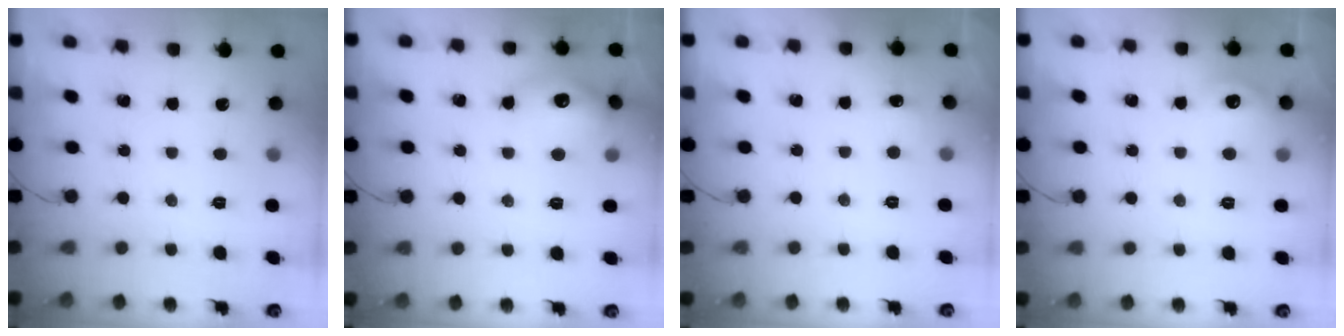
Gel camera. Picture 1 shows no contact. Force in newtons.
{"total": 14.1, "press": 14.1, "slide": 1.2}
{"total": 3.9, "press": 3.8, "slide": 1.0}
{"total": 8.5, "press": 8.4, "slide": 1.5}